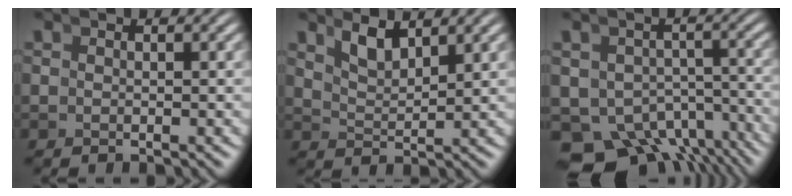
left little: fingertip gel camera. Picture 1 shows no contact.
{"total": 2.4, "force": [2.0, 0.3, 1.3], "torque": [-0.021, -0.006, 0.037]}
{"total": 12.3, "force": [-7.4, 8.4, 5.1], "torque": [-0.086, -0.060, -0.101]}